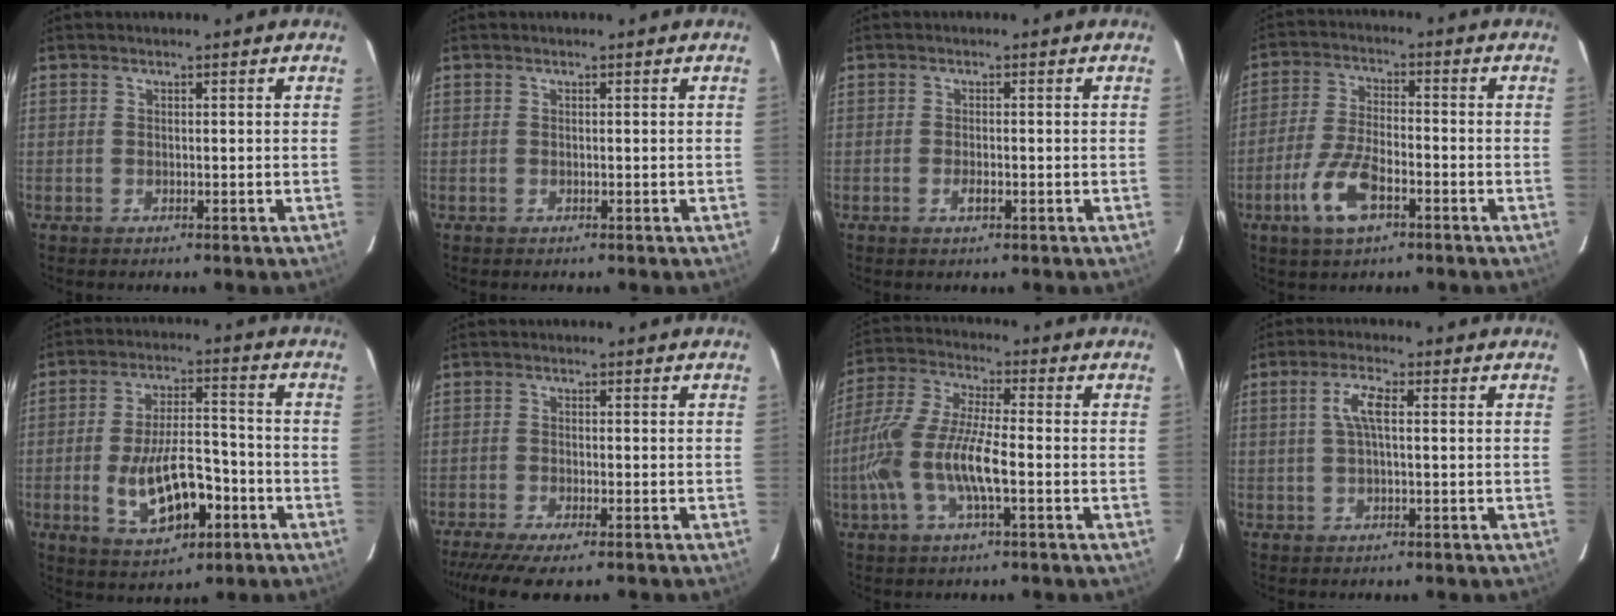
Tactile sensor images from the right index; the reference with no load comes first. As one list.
[{"total": 0.0}, {"total": 1.7, "force": [-0.7, 0.6, 1.4], "torque": [-0.029, -0.002, -0.013]}, {"total": 9.7, "force": [-4.8, 3.9, 7.5], "torque": [-0.163, -0.005, -0.089]}, {"total": 13.5, "force": [-4.7, 5.9, 11.2], "torque": [-0.212, 0.001, -0.061]}, {"total": 7.5, "force": [-6.0, 0.9, 4.4], "torque": [-0.102, -0.031, -0.105]}, {"total": 13.4, "force": [-3.4, 3.2, 12.5], "torque": [-0.268, -0.002, -0.069]}, {"total": 4.2, "force": [0.6, 0.9, 4.0], "torque": [-0.079, 0.008, 0.012]}]